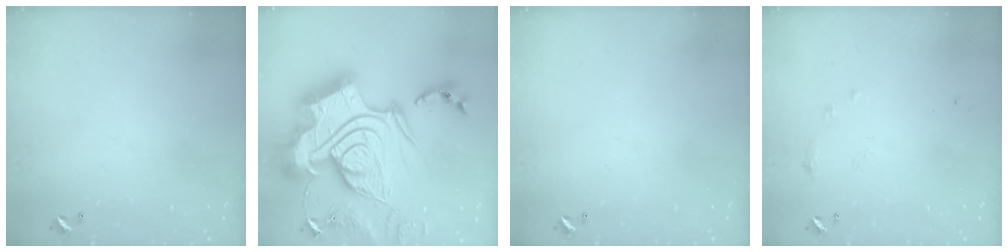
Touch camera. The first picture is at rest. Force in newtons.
{"total": 0.6, "press": 0.6, "slide": 0.0}
{"total": 0.0}
{"total": 6.0, "press": 5.9, "slide": 0.8}